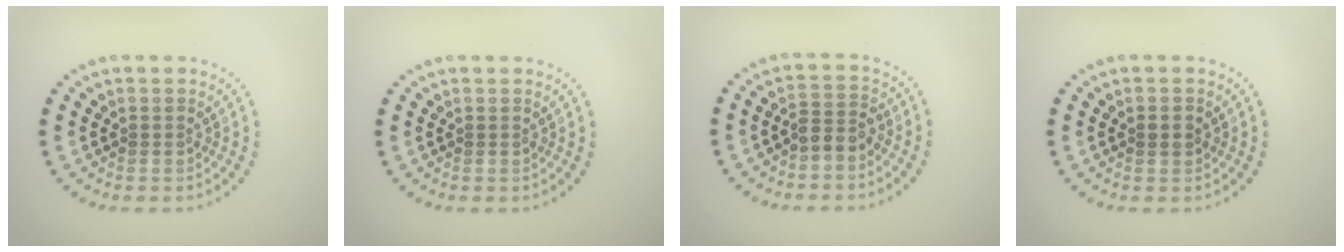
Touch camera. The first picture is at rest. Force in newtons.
{"total": 0.0}
{"total": 1.9, "press": 1.6, "slide": 1.0}
{"total": 1.3, "press": 1.2, "slide": 0.3}